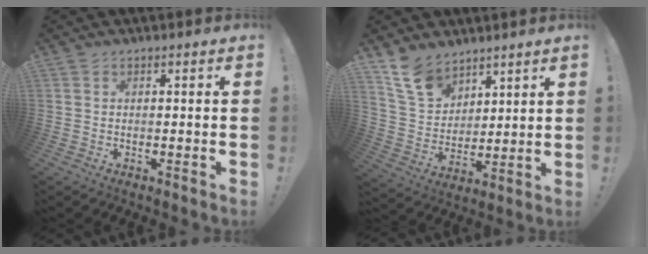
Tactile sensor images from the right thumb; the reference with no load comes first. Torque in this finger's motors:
{"motor_torque": [1.47, 1.61, -0.13, 0.19, 0.02]}